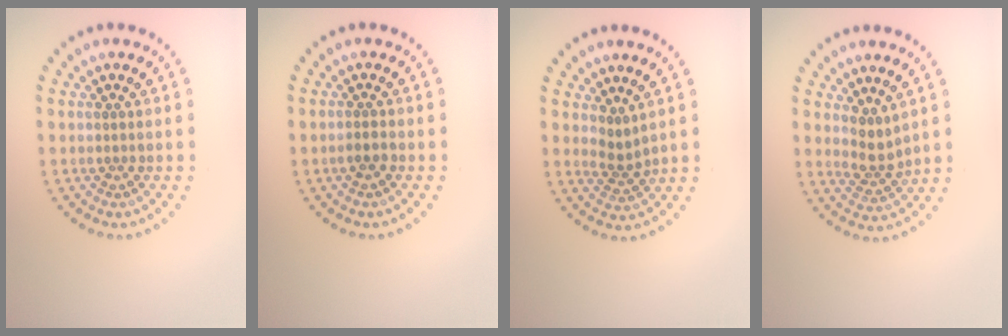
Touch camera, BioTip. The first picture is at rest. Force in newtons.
{"total": 1.1, "press": 1.0, "slide": 0.4}
{"total": 1.8, "press": 1.2, "slide": 1.3}
{"total": 2.4, "press": 1.7, "slide": 1.7}